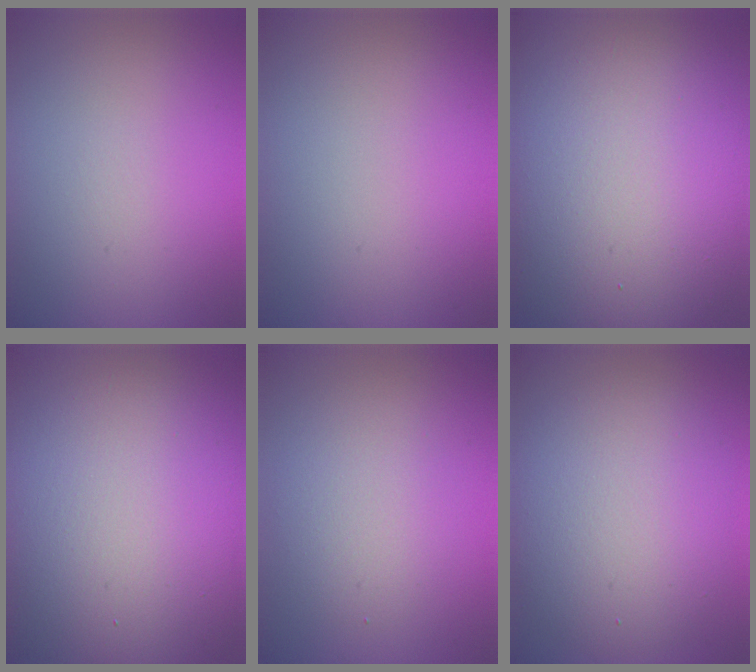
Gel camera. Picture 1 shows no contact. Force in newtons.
{"total": 0.0}
{"total": 16.0, "press": 15.9, "slide": 1.5}
{"total": 18.9, "press": 18.8, "slide": 1.2}
{"total": 2.9, "press": 2.9, "slide": 0.3}
{"total": 7.3, "press": 7.3, "slide": 0.1}